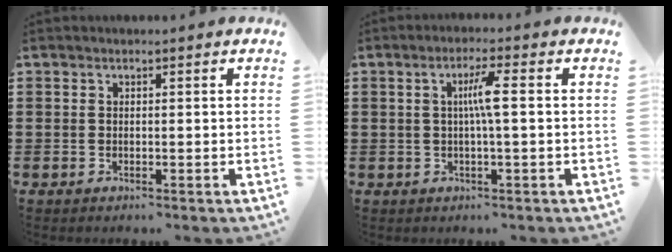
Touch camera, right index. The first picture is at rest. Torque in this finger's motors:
{"motor_torque": [0.70, -0.30, 0.39, 0.06]}